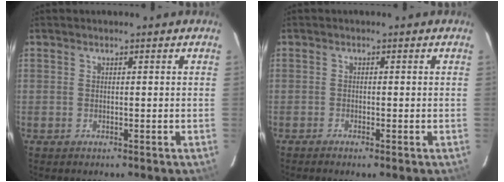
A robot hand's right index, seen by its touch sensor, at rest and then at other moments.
{"total": 1.0, "force": [-0.7, 0.0, 0.7], "torque": [-0.019, -0.001, -0.016]}